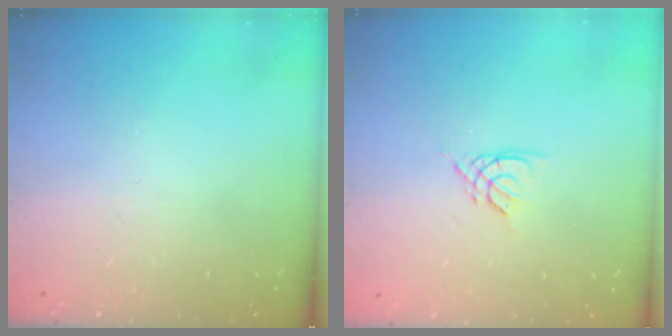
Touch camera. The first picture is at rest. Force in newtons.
{"total": 2.6, "press": 2.6, "slide": 0.3}